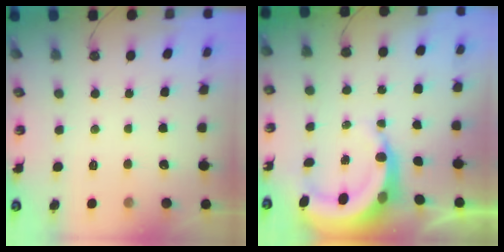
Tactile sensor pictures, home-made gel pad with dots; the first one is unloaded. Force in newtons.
{"total": 7.5, "press": 7.4, "slide": 1.0}